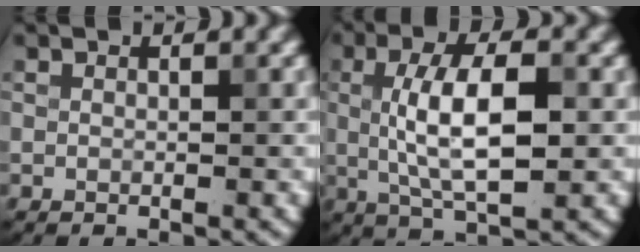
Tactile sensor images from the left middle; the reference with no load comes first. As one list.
[{"total": 6.9, "force": [0.3, 2.5, 6.4], "torque": [-0.122, 0.006, 0.004]}]